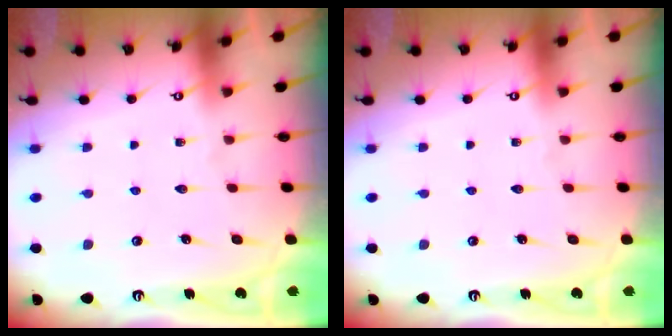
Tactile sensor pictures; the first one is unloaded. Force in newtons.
{"total": 0.0}